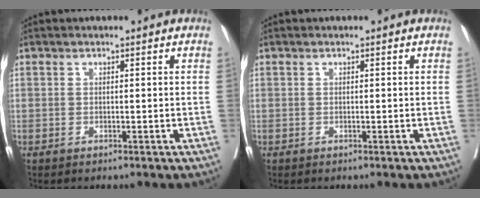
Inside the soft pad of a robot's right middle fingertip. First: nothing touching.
{"total": 0.0}